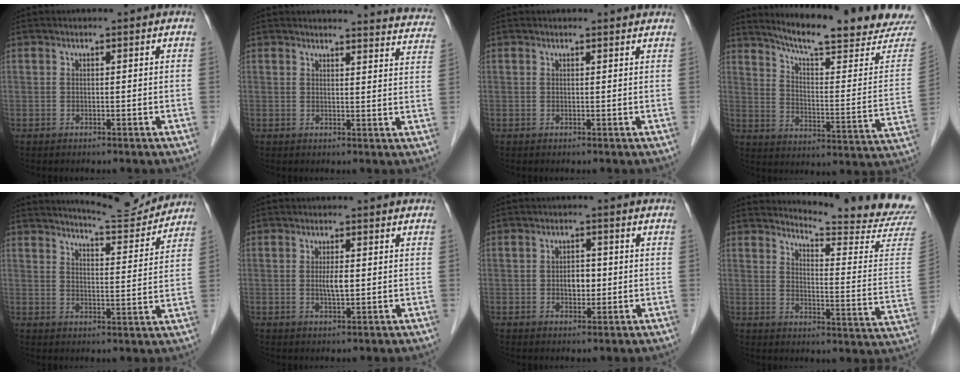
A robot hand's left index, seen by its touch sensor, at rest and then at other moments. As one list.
[{"total": 13.6, "force": [13.4, 1.2, 1.7], "torque": [0.011, -0.069, 0.115]}, {"total": 2.5, "force": [2.5, 0.3, 0.4], "torque": [-0.012, 0.003, 0.019]}, {"total": 21.3, "force": [19.5, 0.6, 8.6], "torque": [-0.129, -0.076, 0.254]}, {"total": 9.6, "force": [9.4, 0.6, 1.5], "torque": [-0.028, -0.009, 0.127]}, {"total": 2.2, "force": [0.0, 0.4, 2.2], "torque": [-0.043, -0.002, 0.002]}, {"total": 3.0, "force": [-0.3, 1.9, 2.3], "torque": [-0.035, 0.005, -0.002]}, {"total": 17.5, "force": [17.2, -1.2, 3.0], "torque": [-0.042, -0.149, 0.188]}]